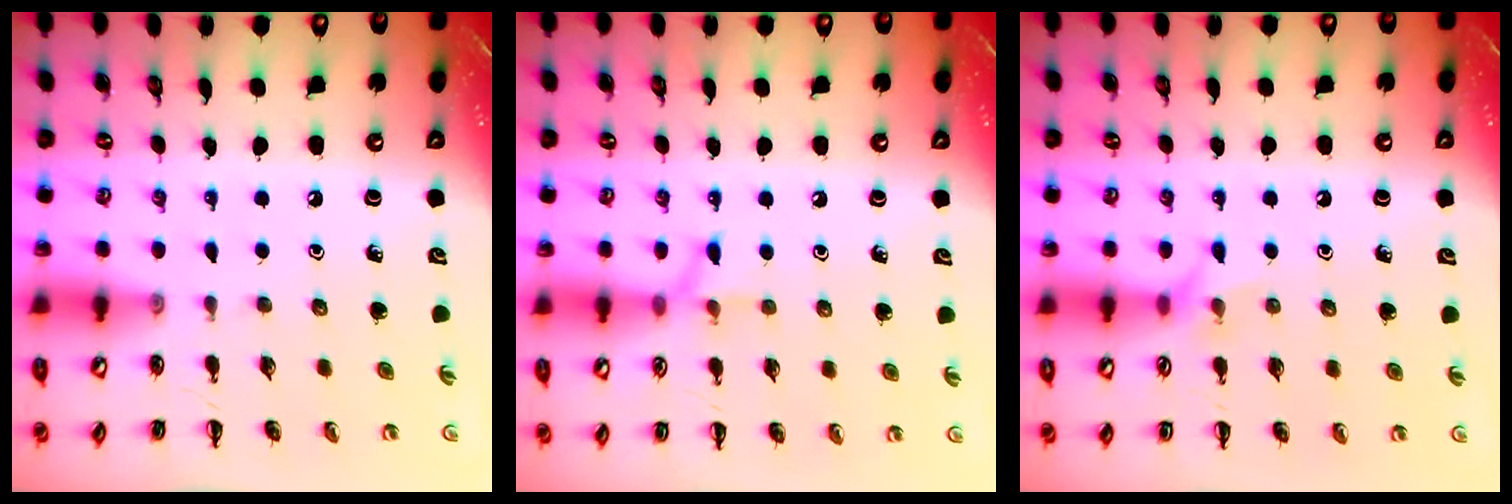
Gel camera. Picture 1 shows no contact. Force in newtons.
{"total": 5.9, "press": 5.8, "slide": 0.8}
{"total": 5.6, "press": 5.5, "slide": 1.1}